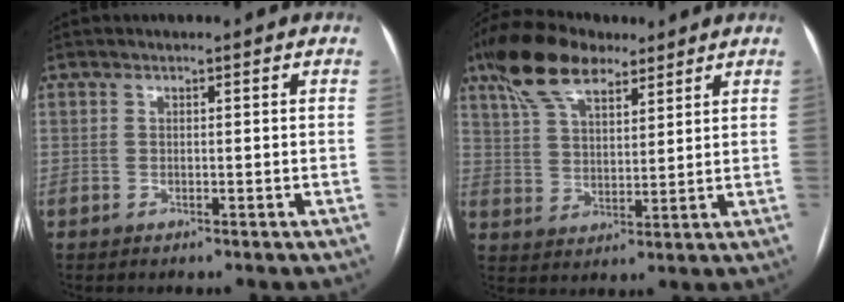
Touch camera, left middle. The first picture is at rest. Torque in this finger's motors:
{"motor_torque": [1.13, -1.00, 0.71, 0.07]}